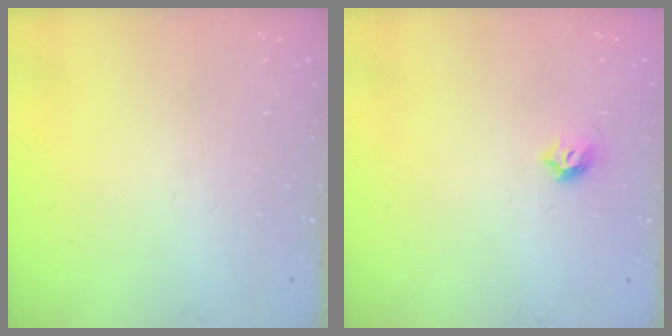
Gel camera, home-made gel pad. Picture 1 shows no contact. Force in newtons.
{"total": 5.0, "press": 4.9, "slide": 0.7}